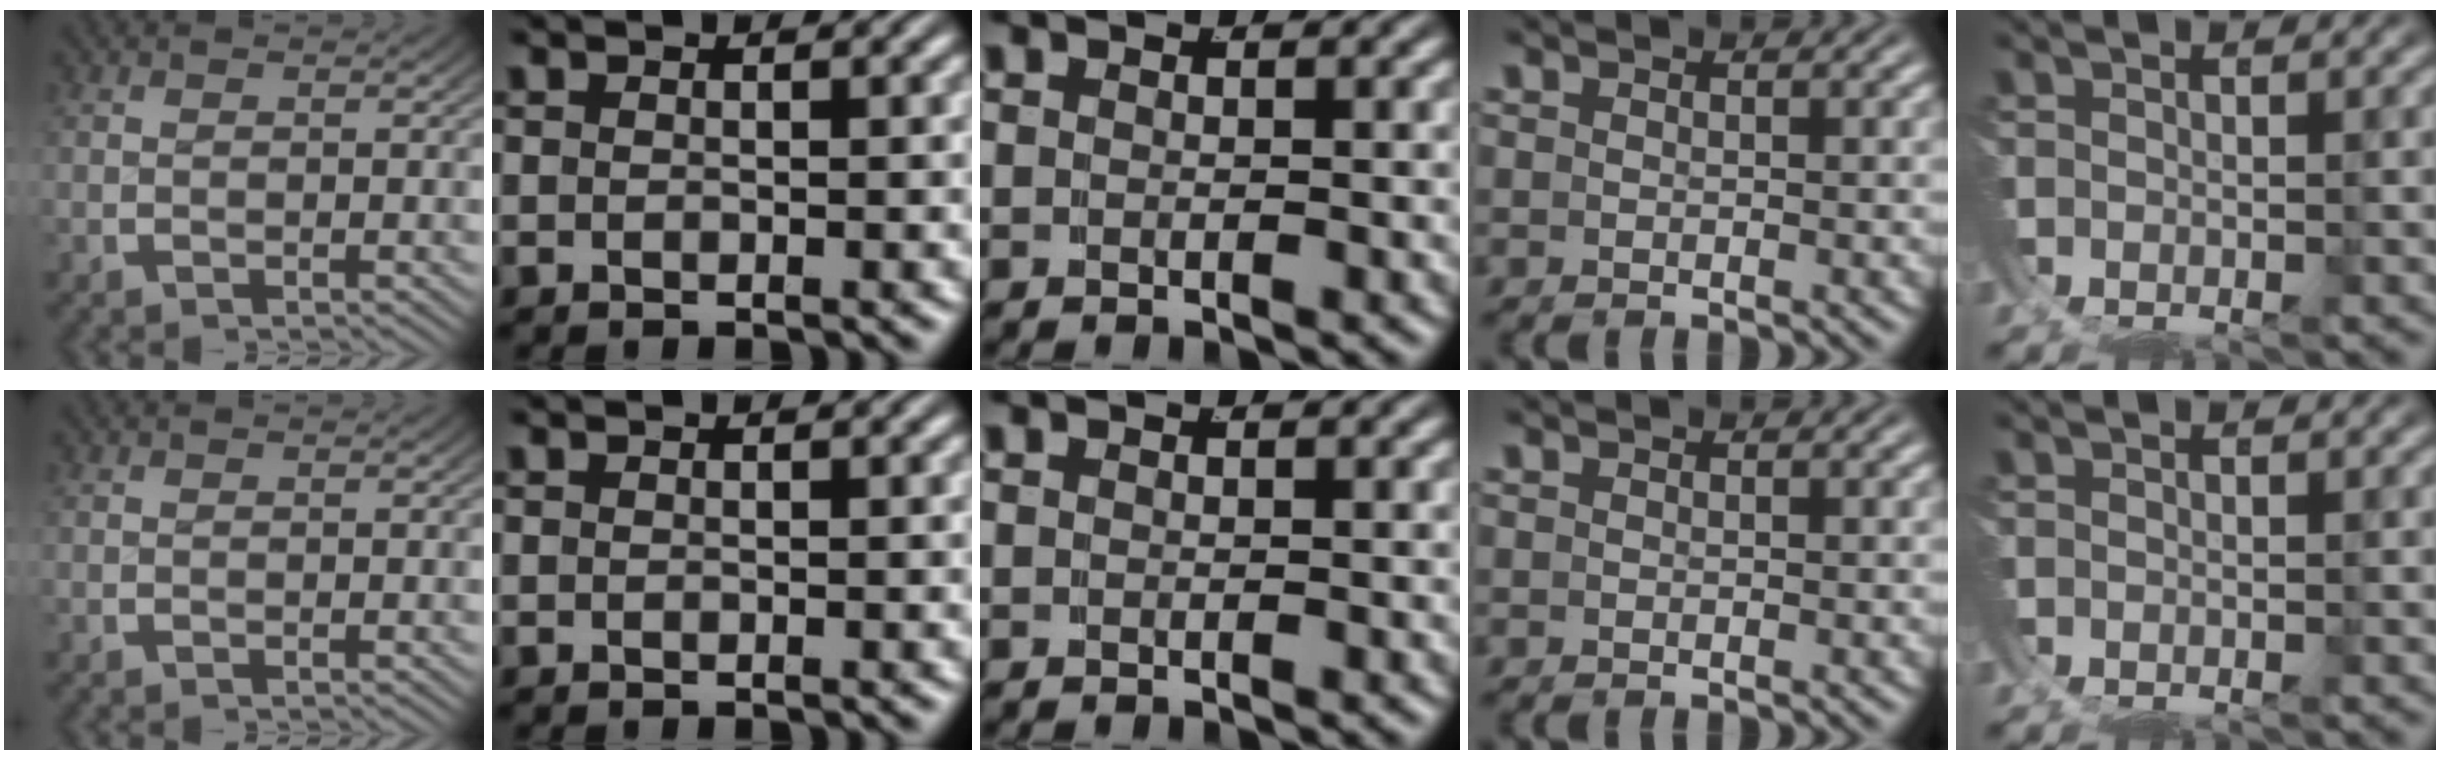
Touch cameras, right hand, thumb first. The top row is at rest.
{}